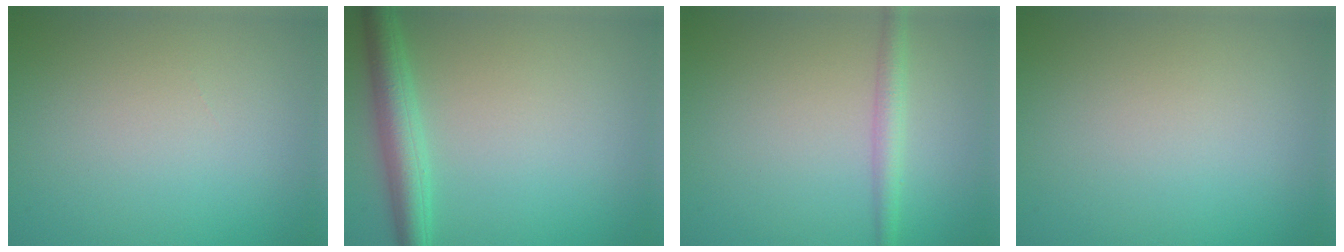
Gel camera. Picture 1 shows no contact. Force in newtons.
{"total": 3.8, "press": 3.8, "slide": 0.1}
{"total": 2.2, "press": 2.2, "slide": 0.1}
{"total": 0.0}